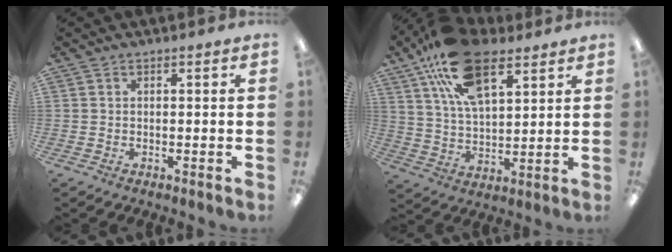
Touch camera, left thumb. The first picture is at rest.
{"total": 20.7, "force": [11.4, 10.4, 13.8], "torque": [-0.251, -0.030, 0.200]}